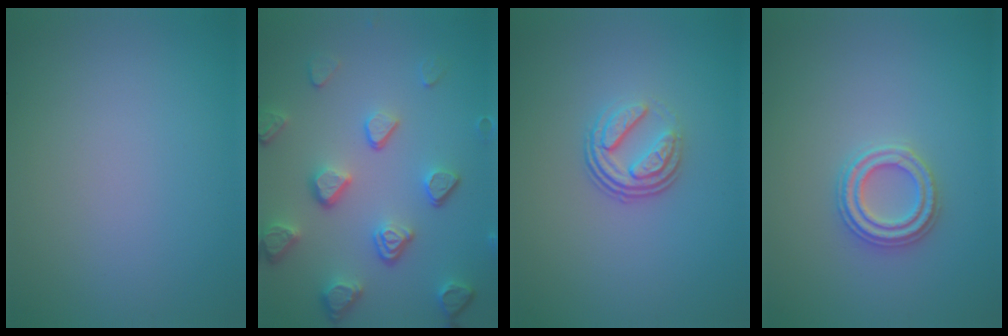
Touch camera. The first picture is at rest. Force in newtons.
{"total": 5.3, "press": 4.1, "slide": 3.4}
{"total": 3.6, "press": 2.5, "slide": 2.7}
{"total": 2.6, "press": 2.6, "slide": 0.4}